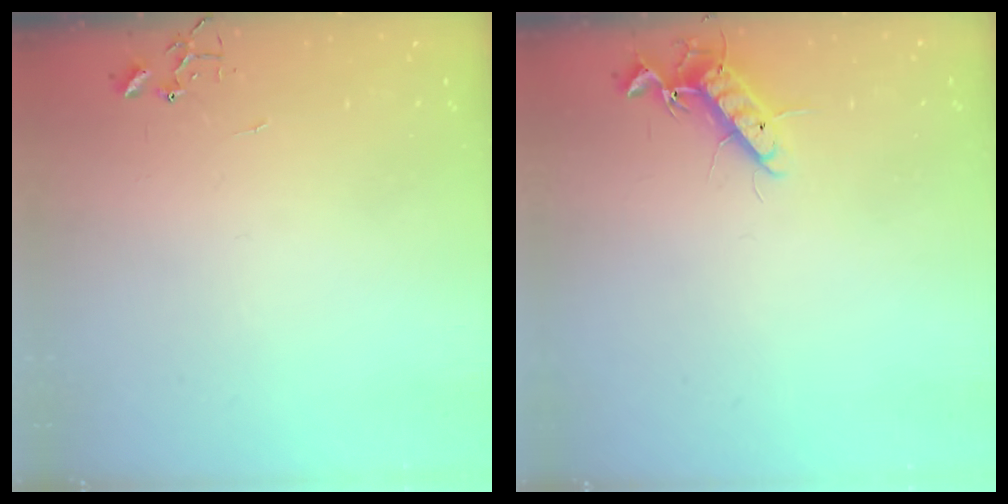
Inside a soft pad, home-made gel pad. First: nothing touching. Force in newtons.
{"total": 11.0, "press": 10.9, "slide": 1.9}